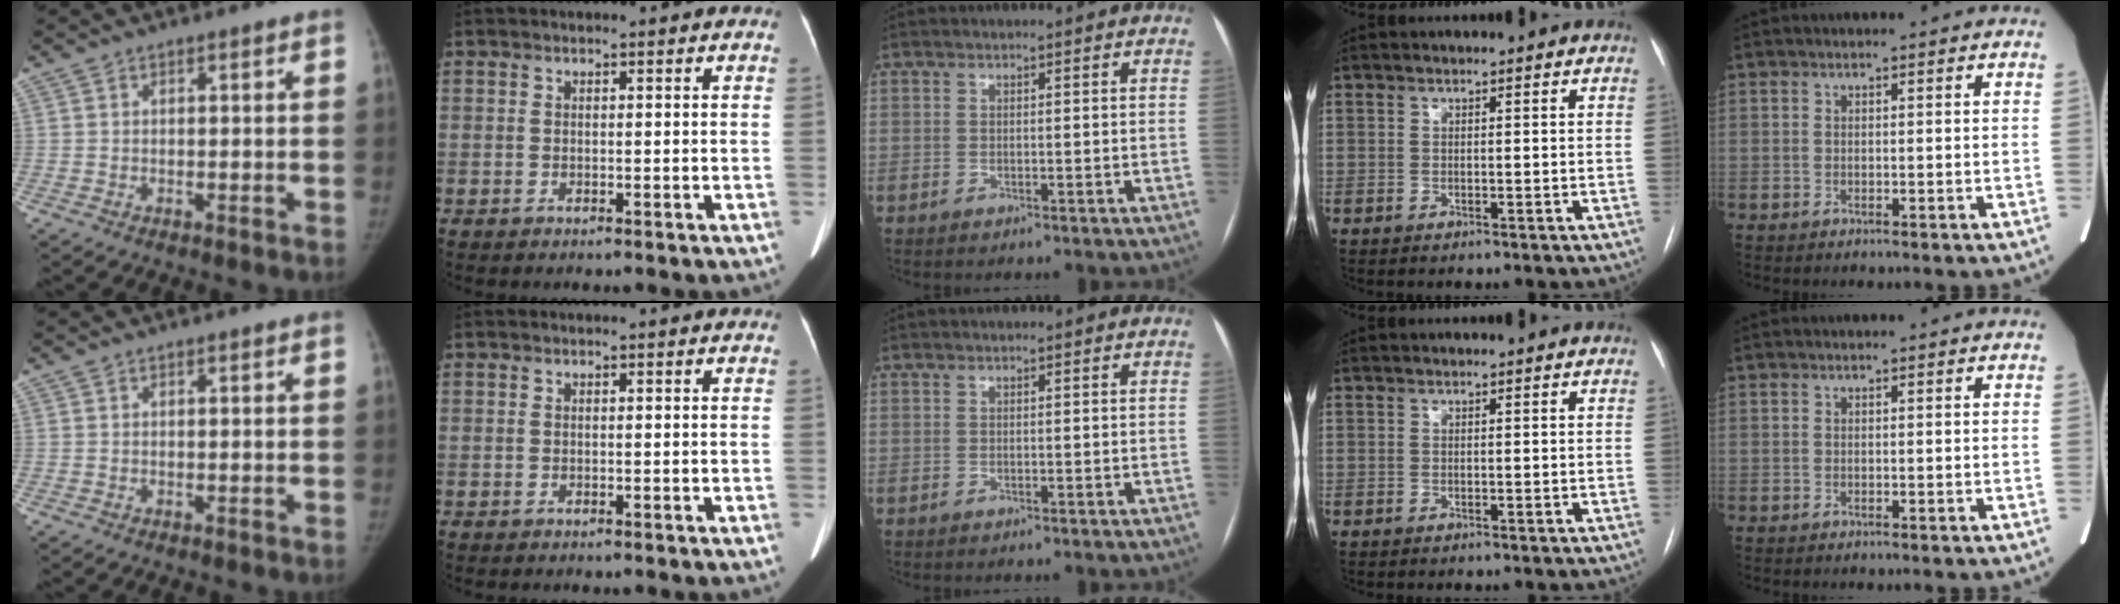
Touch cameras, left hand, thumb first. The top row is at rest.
{}